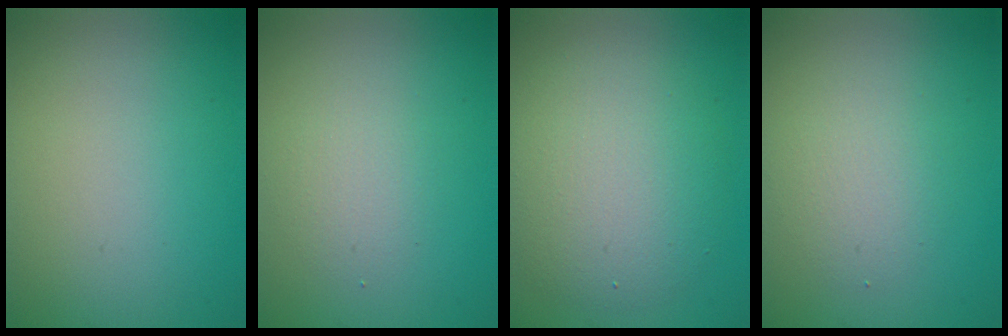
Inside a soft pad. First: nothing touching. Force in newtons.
{"total": 1.9, "press": 1.9, "slide": 0.1}
{"total": 5.9, "press": 5.9, "slide": 0.2}
{"total": 2.4, "press": 2.4, "slide": 0.2}